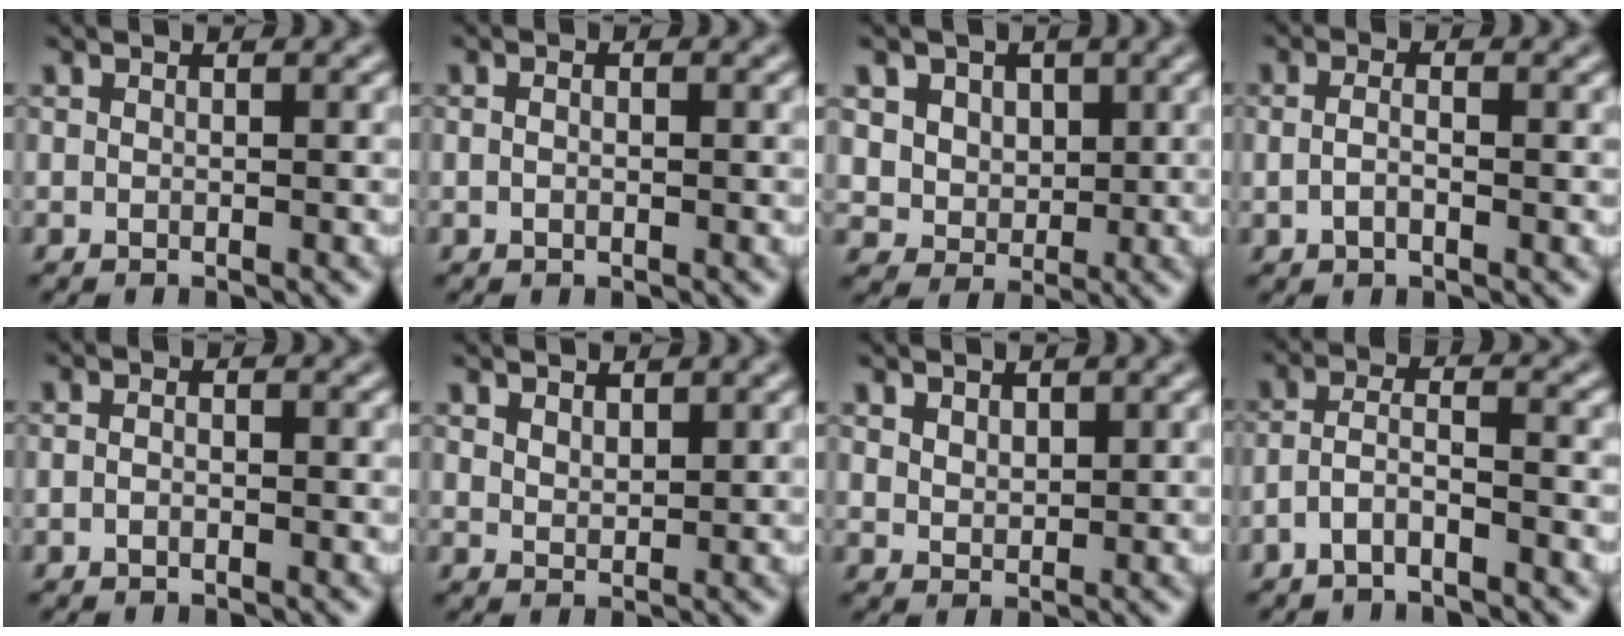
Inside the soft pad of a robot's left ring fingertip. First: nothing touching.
{"total": 1.2, "force": [0.1, 0.8, 0.9], "torque": [-0.011, -0.003, -0.006]}
{"total": 4.7, "force": [1.8, 4.0, 1.7], "torque": [-0.040, -0.003, 0.034]}
{"total": 1.8, "force": [-0.3, 0.7, 1.6], "torque": [-0.037, -0.003, -0.010]}
{"total": 1.2, "force": [-0.4, 0.6, 0.9], "torque": [-0.012, -0.004, -0.011]}
{"total": 1.6, "force": [1.3, 0.8, 0.6], "torque": [-0.013, -0.002, 0.028]}
{"total": 1.7, "force": [1.1, 1.0, 0.7], "torque": [-0.015, -0.002, 0.025]}
{"total": 3.1, "force": [-1.9, 0.9, 2.2], "torque": [-0.047, 0.010, -0.046]}